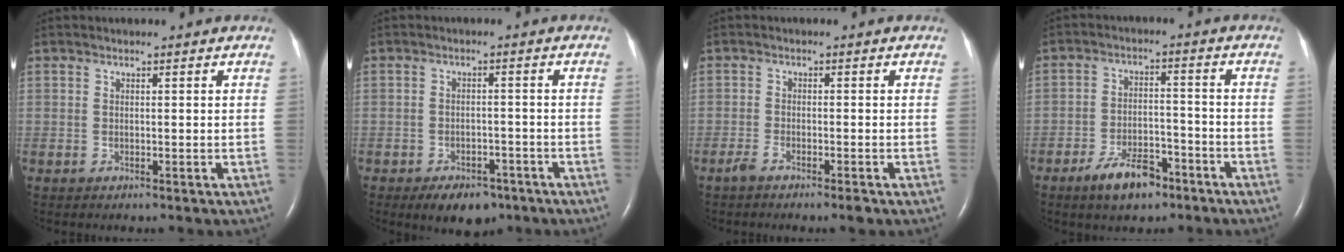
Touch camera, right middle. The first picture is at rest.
{"total": 6.4, "force": [-4.4, 3.4, 3.2], "torque": [-0.045, 0.002, -0.059]}
{"total": 2.7, "force": [-2.0, 0.3, 1.8], "torque": [-0.035, -0.003, -0.038]}
{"total": 7.3, "force": [-5.0, 3.1, 4.4], "torque": [-0.084, 0.001, -0.082]}